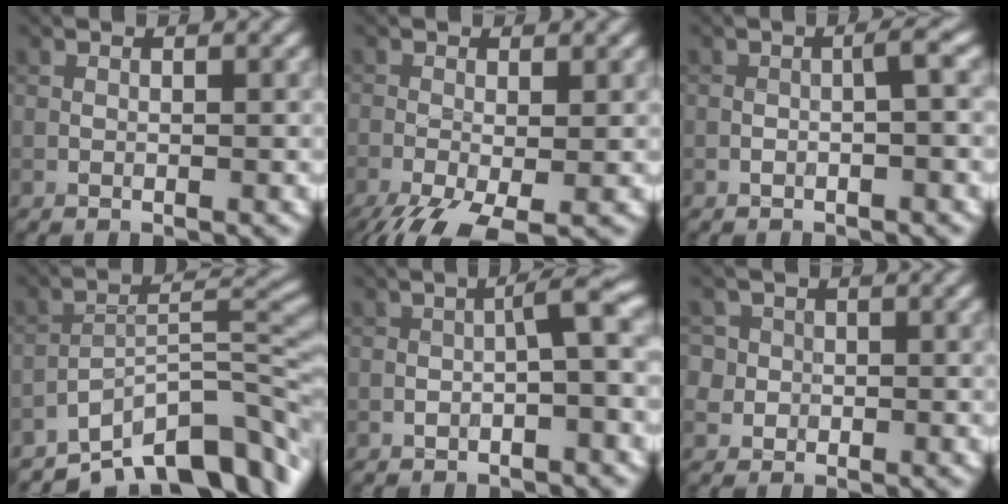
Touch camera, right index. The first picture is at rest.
{"total": 6.7, "force": [-3.7, 2.3, 5.1], "torque": [-0.107, -0.022, -0.064]}
{"total": 1.3, "force": [-0.7, 0.2, 1.1], "torque": [-0.019, 0.007, -0.011]}
{"total": 10.2, "force": [-7.8, 3.3, 5.6], "torque": [-0.064, 0.008, -0.146]}
{"total": 2.3, "force": [-0.7, 0.3, 2.2], "torque": [-0.034, 0.014, -0.013]}
{"total": 4.2, "force": [0.7, 4.0, 1.2], "torque": [-0.007, 0.028, -0.003]}